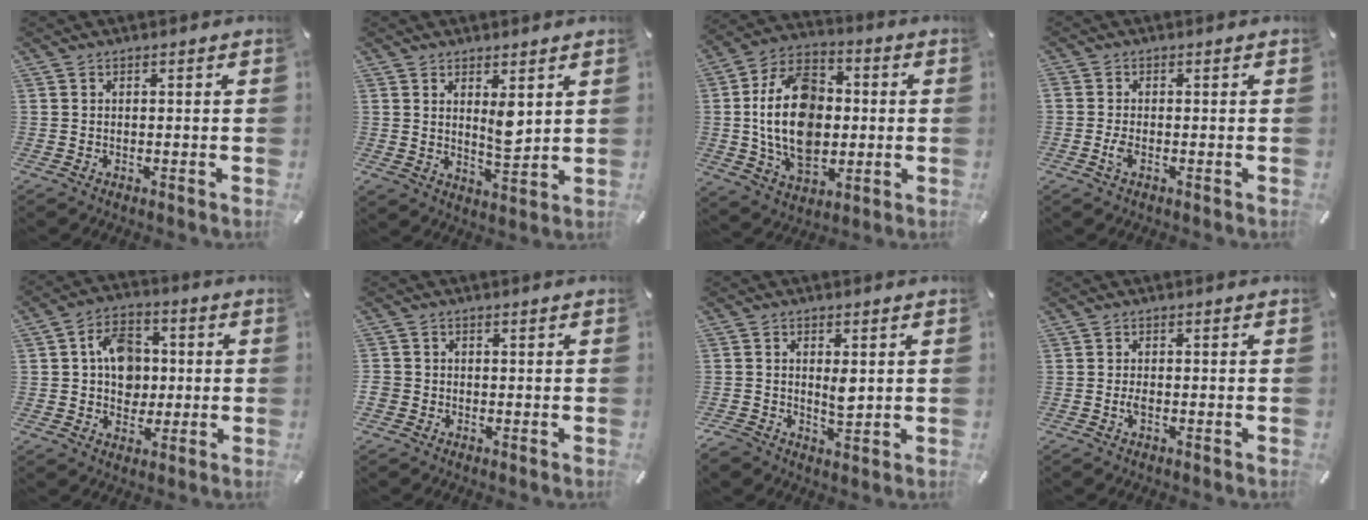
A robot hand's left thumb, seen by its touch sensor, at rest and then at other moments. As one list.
[{"total": 6.3, "force": [2.9, 3.1, 4.7], "torque": [-0.069, -0.020, 0.046]}, {"total": 19.7, "force": [-0.3, 13.9, 13.9], "torque": [-0.281, 0.009, -0.008]}, {"total": 2.2, "force": [-0.8, 1.1, 1.8], "torque": [-0.046, -0.005, -0.016]}, {"total": 10.1, "force": [0.6, 8.4, 5.6], "torque": [-0.089, 0.014, 0.014]}, {"total": 2.4, "force": [-0.6, 2.2, 0.4], "torque": [-0.004, 0.005, -0.012]}, {"total": 4.7, "force": [0.5, 3.4, 3.2], "torque": [-0.055, -0.004, 0.005]}, {"total": 1.6, "force": [-0.6, 0.6, 1.3], "torque": [-0.024, 0.001, -0.012]}]